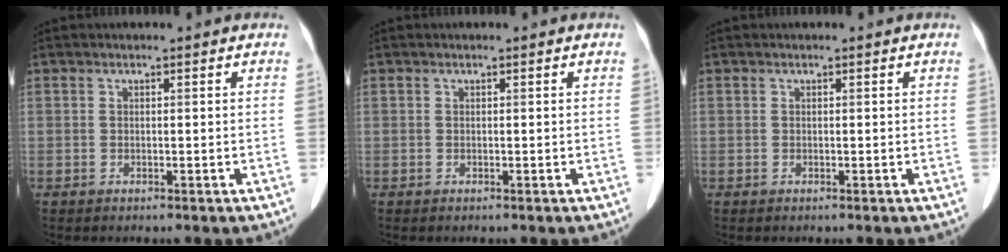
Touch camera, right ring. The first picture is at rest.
{"total": 0.0}
{"total": 0.0}